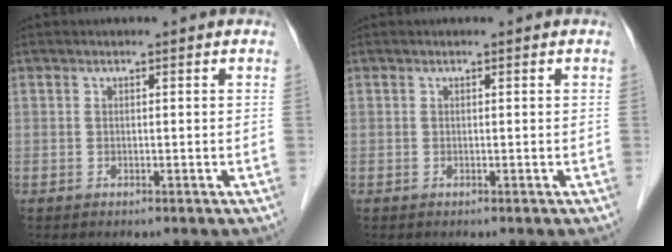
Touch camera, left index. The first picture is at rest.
{"total": 0.0}